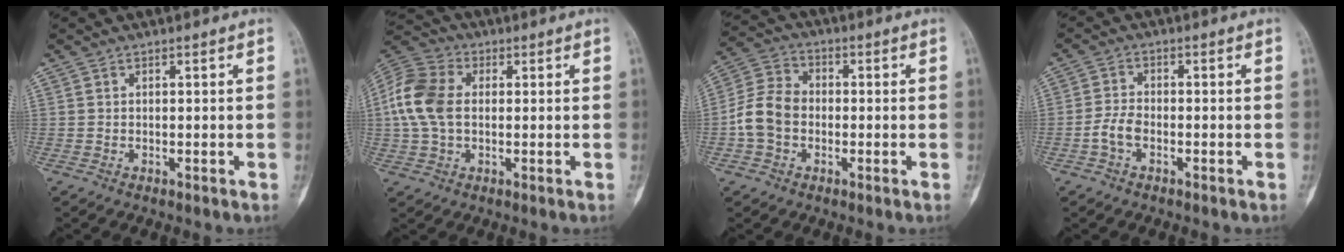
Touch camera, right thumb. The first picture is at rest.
{"total": 11.6, "force": [0.7, 8.0, 8.4], "torque": [-0.177, 0.022, 0.005]}
{"total": 8.9, "force": [-1.6, 6.9, 5.4], "torque": [-0.100, 0.030, -0.041]}
{"total": 3.7, "force": [-1.5, 2.2, 2.6], "torque": [-0.049, 0.014, -0.035]}